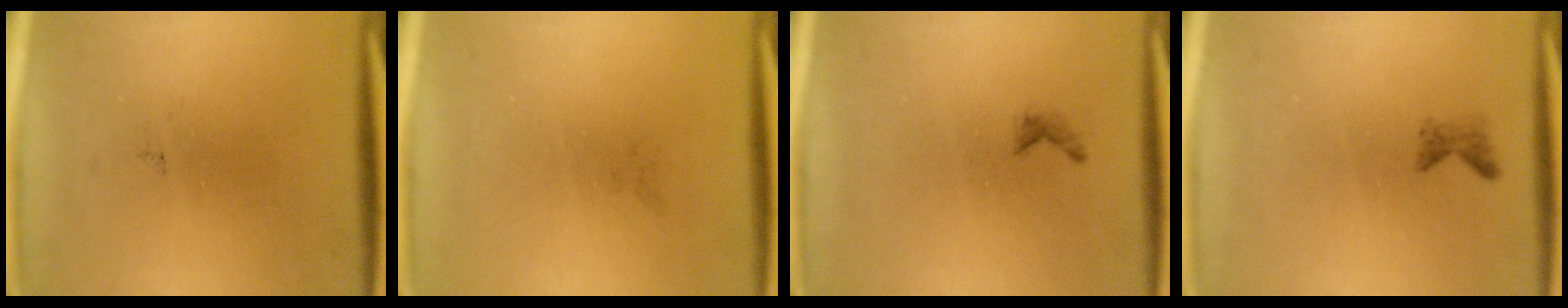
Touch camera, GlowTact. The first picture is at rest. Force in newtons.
{"total": 0.0}
{"total": 0.6}
{"total": 0.9}